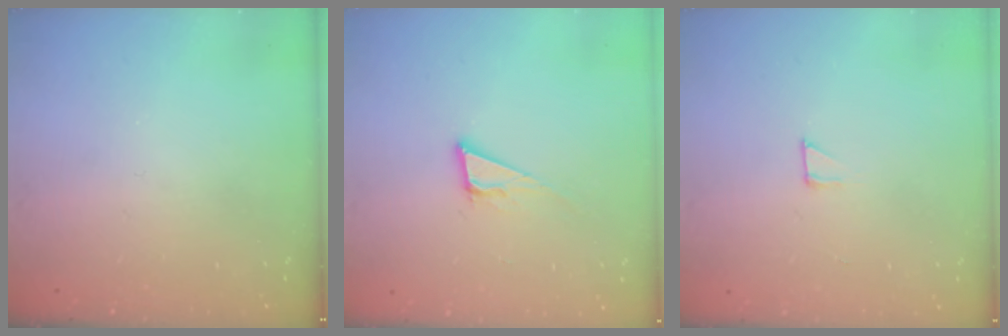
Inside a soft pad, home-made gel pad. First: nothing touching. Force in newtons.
{"total": 6.8, "press": 6.4, "slide": 2.4}
{"total": 2.3, "press": 2.3, "slide": 0.2}